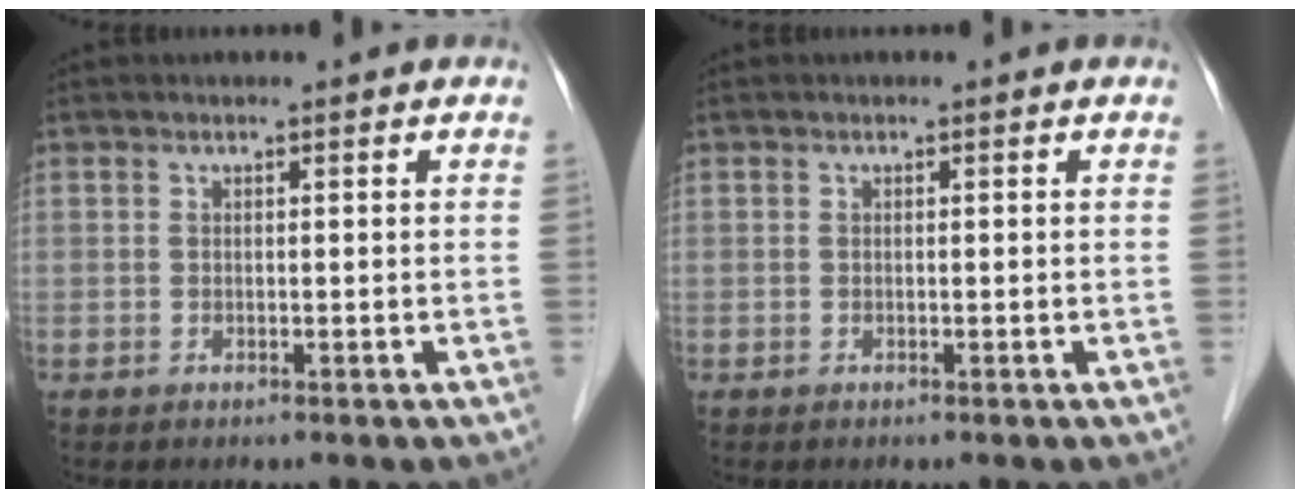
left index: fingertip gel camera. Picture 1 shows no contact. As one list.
[{"total": 0.0}]